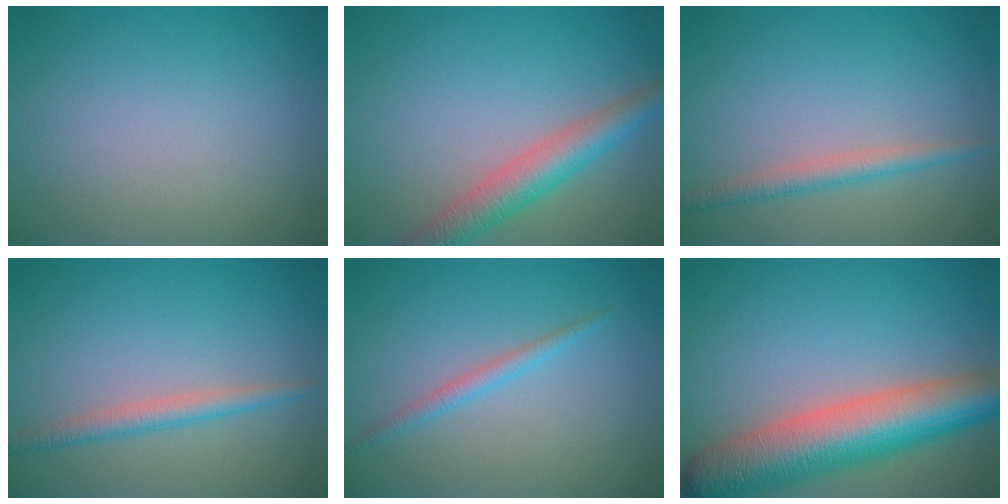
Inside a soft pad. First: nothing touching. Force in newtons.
{"total": 4.5, "press": 4.5, "slide": 0.2}
{"total": 2.1, "press": 2.1, "slide": 0.0}
{"total": 2.1, "press": 2.1, "slide": 0.0}
{"total": 1.4, "press": 1.4, "slide": 0.1}
{"total": 9.9, "press": 9.8, "slide": 0.5}